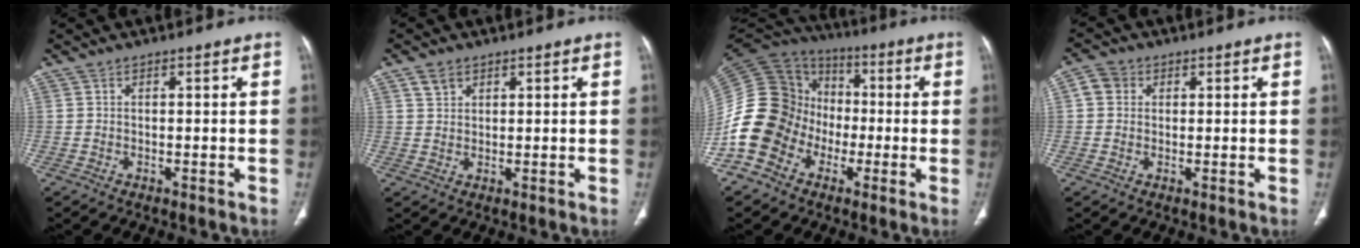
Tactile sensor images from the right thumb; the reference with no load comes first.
{"total": 2.8, "force": [1.7, 1.9, 1.1], "torque": [-0.013, -0.004, 0.034]}
{"total": 18.0, "force": [-5.5, 15.2, 7.9], "torque": [-0.146, 0.065, -0.106]}
{"total": 3.4, "force": [0.8, 3.1, 1.3], "torque": [-0.013, 0.006, 0.011]}